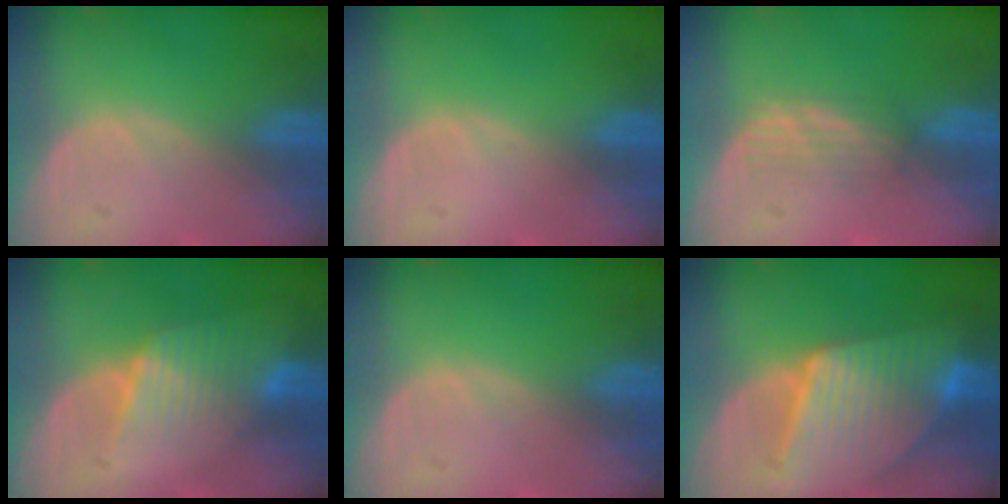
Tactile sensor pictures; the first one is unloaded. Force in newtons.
{"total": 0.0}
{"total": 2.9, "press": 2.6, "slide": 1.2}
{"total": 6.5, "press": 5.7, "slide": 3.2}
{"total": 0.0}
{"total": 9.5, "press": 9.5, "slide": 0.8}